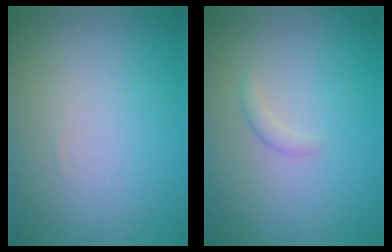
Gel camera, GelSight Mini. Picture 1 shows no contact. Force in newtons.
{"total": 1.0, "press": 1.0, "slide": 0.1}